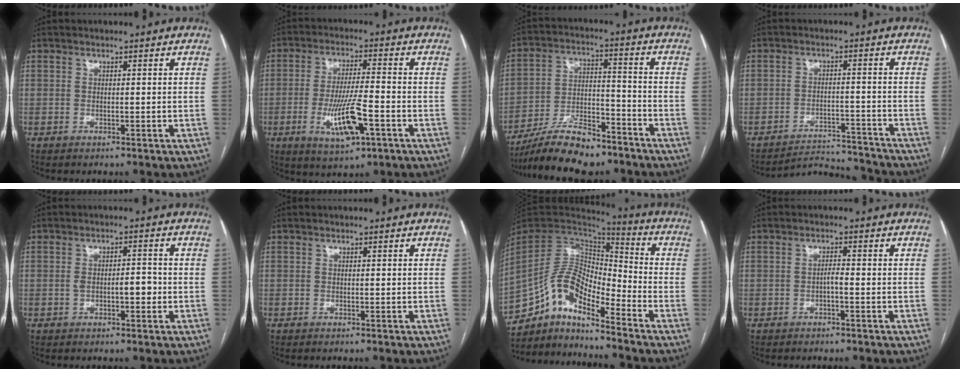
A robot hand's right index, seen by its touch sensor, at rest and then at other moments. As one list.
[{"total": 9.9, "force": [-3.6, 1.8, 9.0], "torque": [-0.170, -0.010, -0.059]}, {"total": 13.1, "force": [-10.9, 3.3, 6.3], "torque": [-0.114, 0.009, -0.193]}, {"total": 8.1, "force": [-7.9, 0.1, -1.4], "torque": [0.017, 0.017, -0.120]}, {"total": 3.8, "force": [-0.7, 1.5, 3.4], "torque": [-0.062, 0.012, -0.008]}, {"total": 0.0}, {"total": 12.7, "force": [-9.7, 3.4, 7.4], "torque": [-0.143, 0.033, -0.181]}, {"total": 1.3, "force": [-0.5, 0.1, 1.2], "torque": [-0.019, 0.003, -0.010]}]